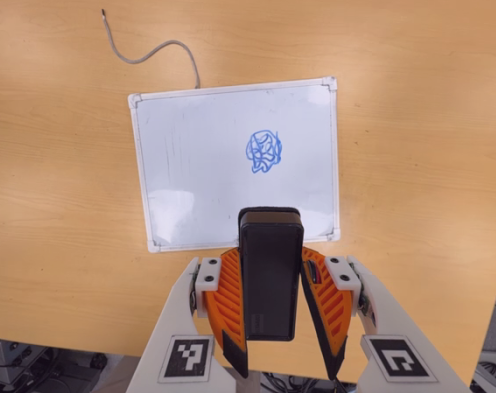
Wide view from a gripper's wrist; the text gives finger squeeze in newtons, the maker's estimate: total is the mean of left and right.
{"total": 5.6, "left": 4.2, "right": 7.0}